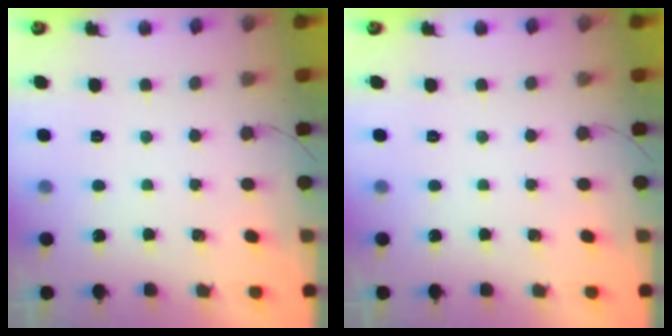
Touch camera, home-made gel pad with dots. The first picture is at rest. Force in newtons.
{"total": 0.0}